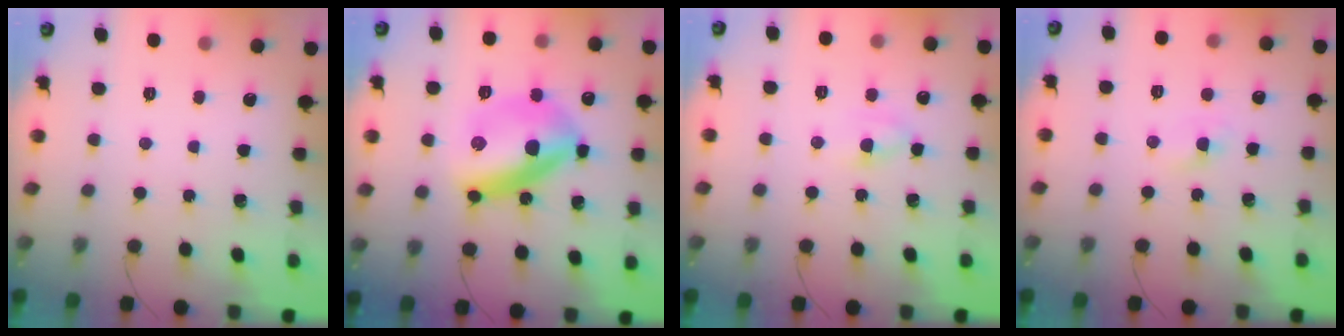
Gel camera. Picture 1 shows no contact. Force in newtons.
{"total": 16.4, "press": 16.4, "slide": 0.9}
{"total": 4.4, "press": 4.2, "slide": 1.3}
{"total": 1.0, "press": 0.8, "slide": 0.6}